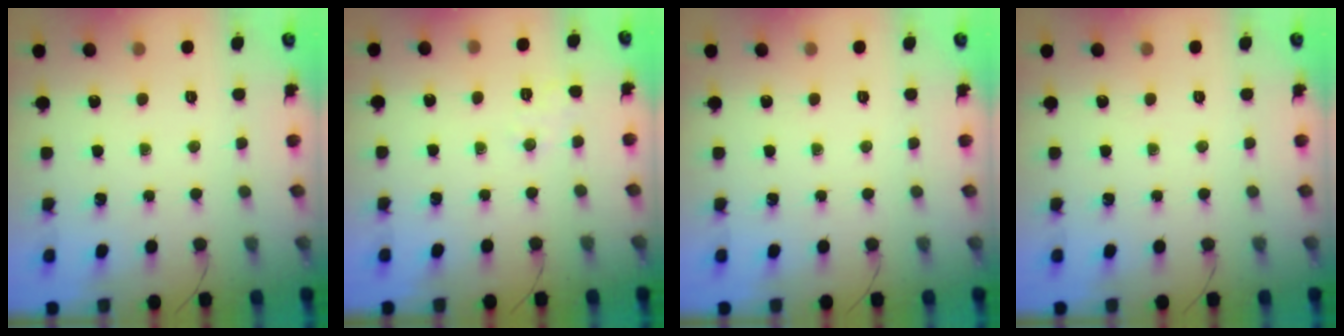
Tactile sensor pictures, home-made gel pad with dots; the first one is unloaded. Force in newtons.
{"total": 1.4, "press": 0.7, "slide": 1.2}
{"total": 0.0}
{"total": 0.0}